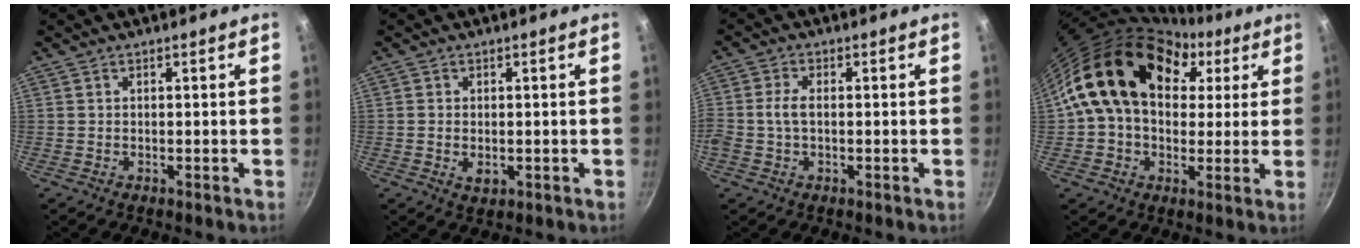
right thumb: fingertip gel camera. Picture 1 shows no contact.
{"total": 2.7, "force": [-0.4, 1.8, 1.9], "torque": [-0.034, -0.005, -0.004]}
{"total": 3.8, "force": [-0.4, 2.2, 3.0], "torque": [-0.062, 0.011, -0.013]}
{"total": 21.7, "force": [6.1, 15.6, 13.8], "torque": [-0.215, 0.031, 0.092]}